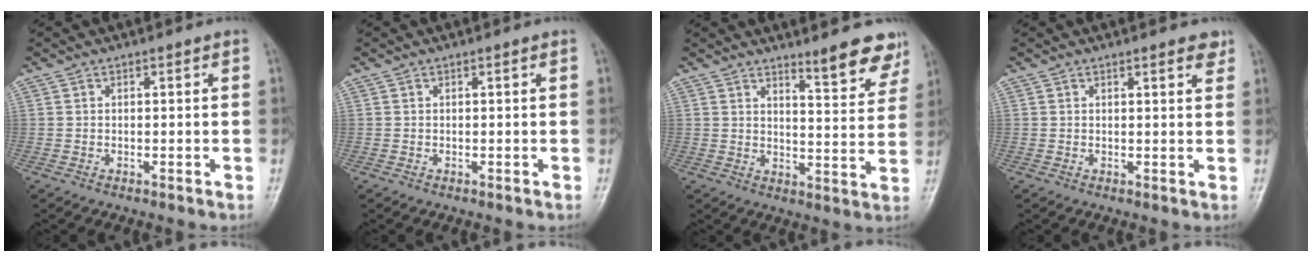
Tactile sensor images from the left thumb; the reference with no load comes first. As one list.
[{"total": 0.0}, {"total": 8.7, "force": [6.9, 1.8, 4.9], "torque": [-0.043, -0.053, 0.093]}, {"total": 2.5, "force": [1.9, 0.7, 1.6], "torque": [-0.011, -0.007, 0.021]}]